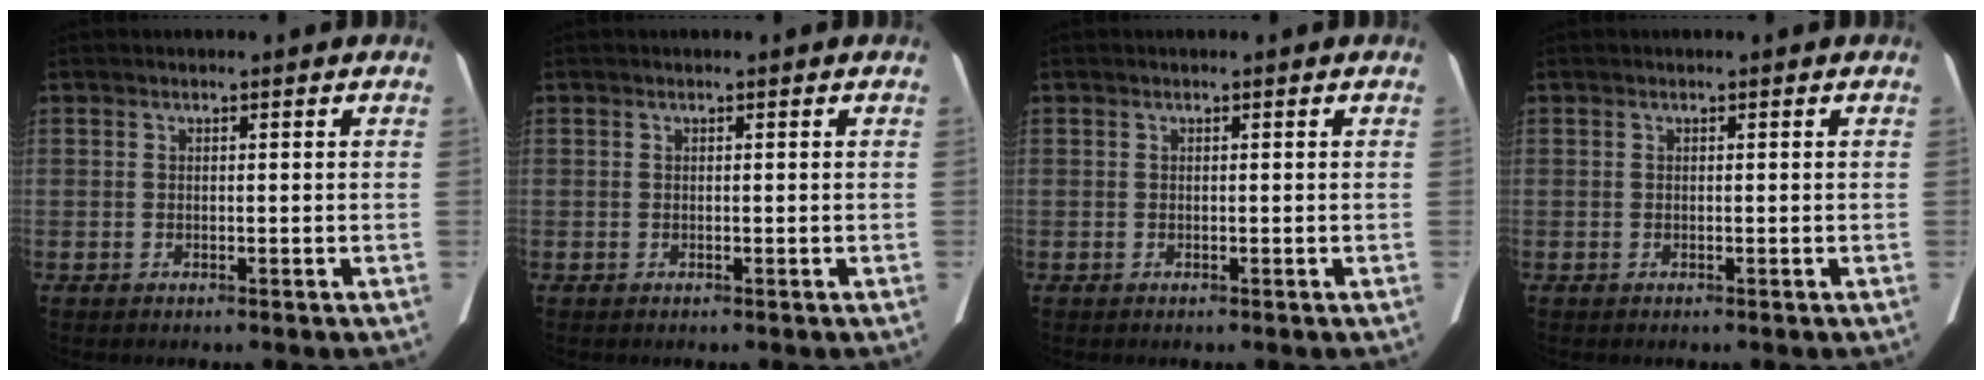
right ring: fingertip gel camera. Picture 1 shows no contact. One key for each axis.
{"total": 0.0}
{"total": 0.0}
{"total": 0.0}